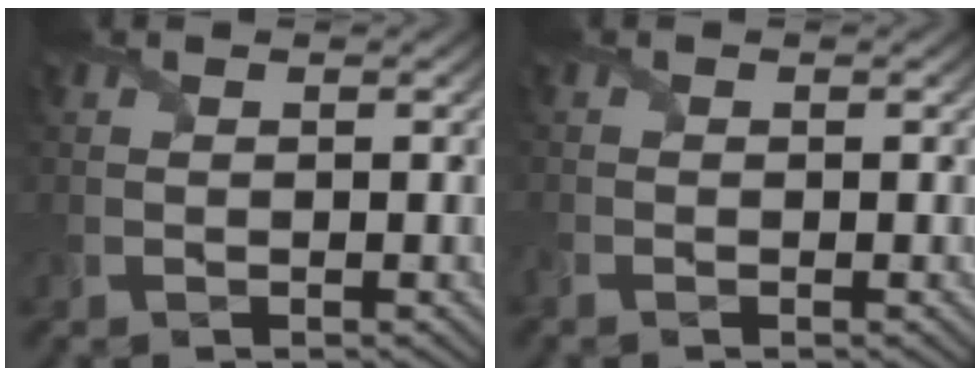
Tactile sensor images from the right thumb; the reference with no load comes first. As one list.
[{"total": 1.0, "force": [-0.8, 0.3, 0.5], "torque": [-0.019, -0.008, -0.024]}]